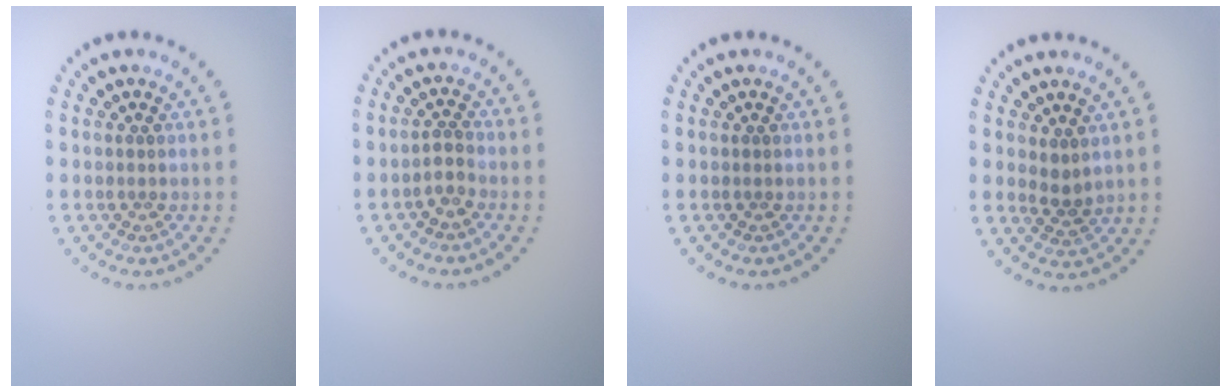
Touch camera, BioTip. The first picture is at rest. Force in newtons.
{"total": 1.4, "press": 1.0, "slide": 0.9}
{"total": 0.0}
{"total": 1.6, "press": 1.3, "slide": 0.8}